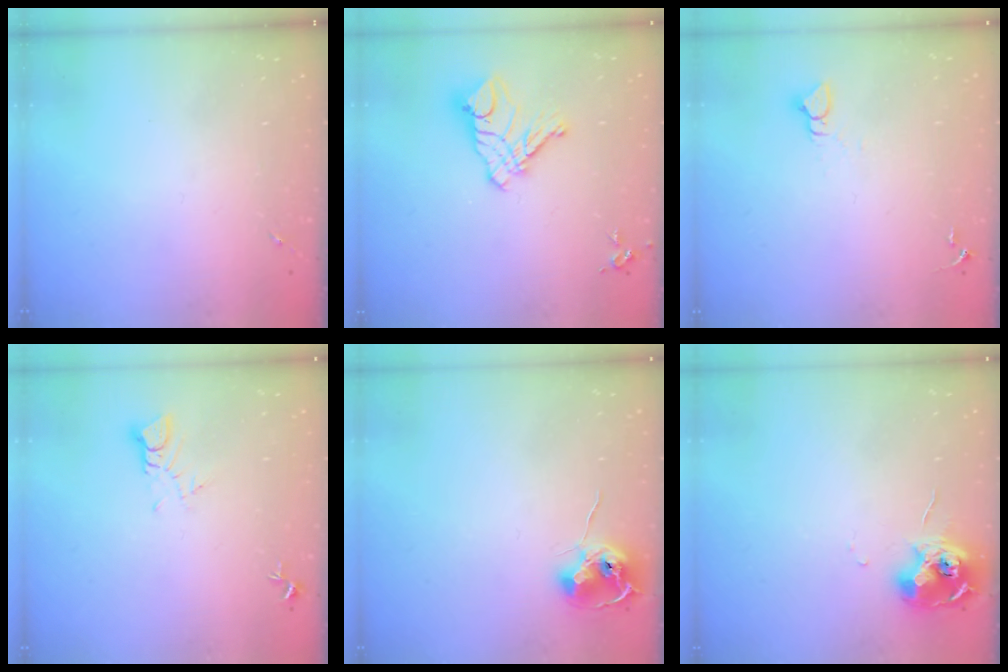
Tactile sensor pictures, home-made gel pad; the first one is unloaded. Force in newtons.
{"total": 12.0, "press": 11.9, "slide": 1.1}
{"total": 3.9, "press": 3.8, "slide": 0.3}
{"total": 3.8, "press": 3.8, "slide": 0.4}
{"total": 9.1, "press": 9.1, "slide": 0.6}
{"total": 11.7, "press": 11.6, "slide": 1.0}